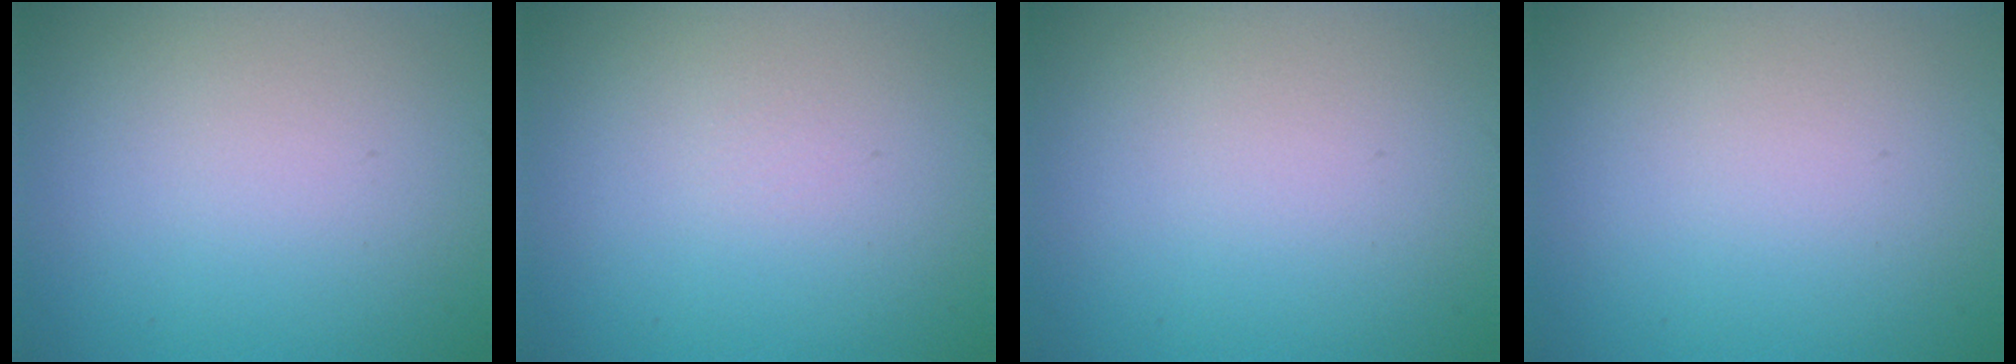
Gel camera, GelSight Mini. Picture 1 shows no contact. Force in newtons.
{"total": 0.0}
{"total": 0.0}
{"total": 0.0}